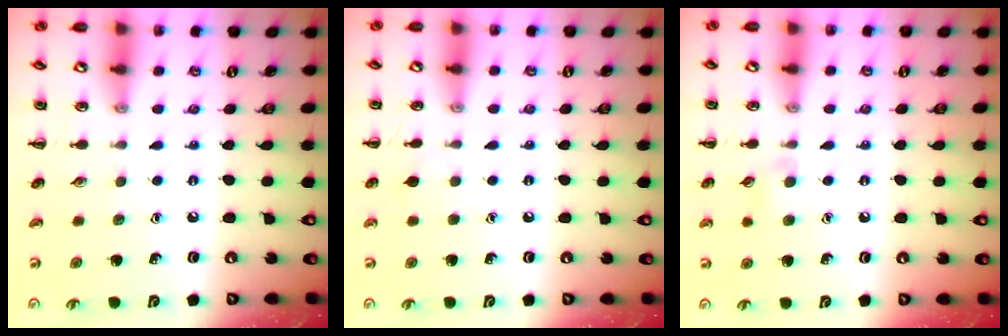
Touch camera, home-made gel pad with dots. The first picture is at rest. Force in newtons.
{"total": 3.4, "press": 3.1, "slide": 1.3}
{"total": 5.0, "press": 4.6, "slide": 1.8}